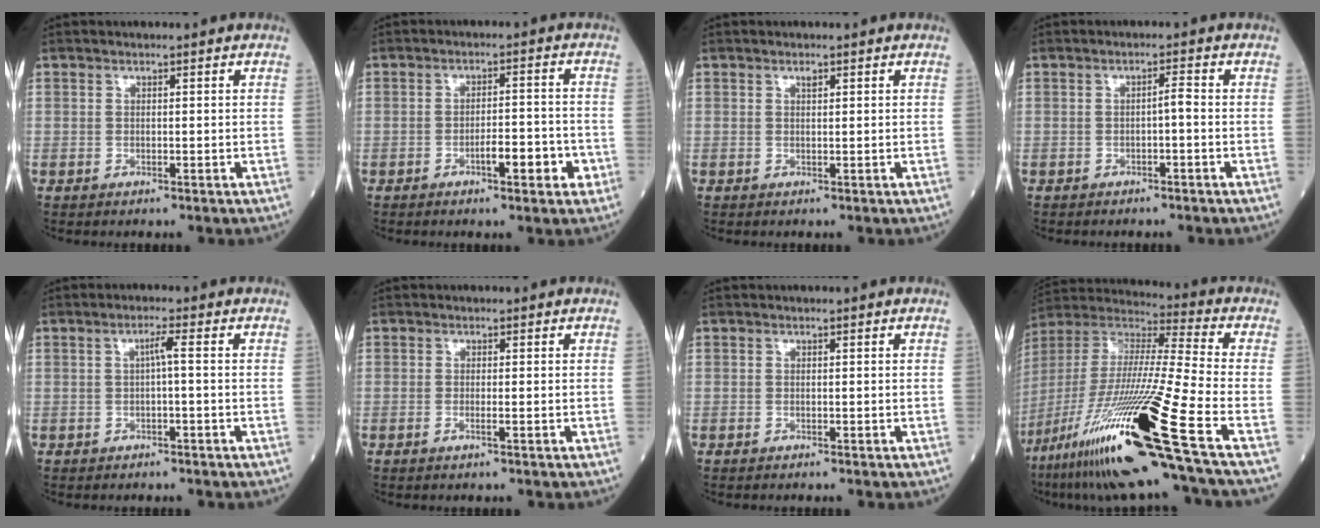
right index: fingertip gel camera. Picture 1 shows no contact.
{"total": 5.4, "force": [-2.4, 1.4, 4.6], "torque": [-0.065, 0.006, -0.034]}
{"total": 0.8, "force": [0.5, 0.4, 0.5], "torque": [-0.010, -0.002, 0.007]}
{"total": 1.5, "force": [-0.5, 0.1, 1.4], "torque": [-0.021, 0.003, -0.009]}
{"total": 1.9, "force": [0.0, -0.1, 1.9], "torque": [-0.031, 0.004, -0.001]}
{"total": 0.8, "force": [-0.4, -0.1, 0.7], "torque": [-0.016, 0.000, -0.007]}
{"total": 0.7, "force": [-0.7, 0.1, 0.3], "torque": [-0.002, -0.001, -0.010]}
{"total": 28.6, "force": [-15.3, -0.2, 24.2], "torque": [-0.478, -0.055, -0.284]}